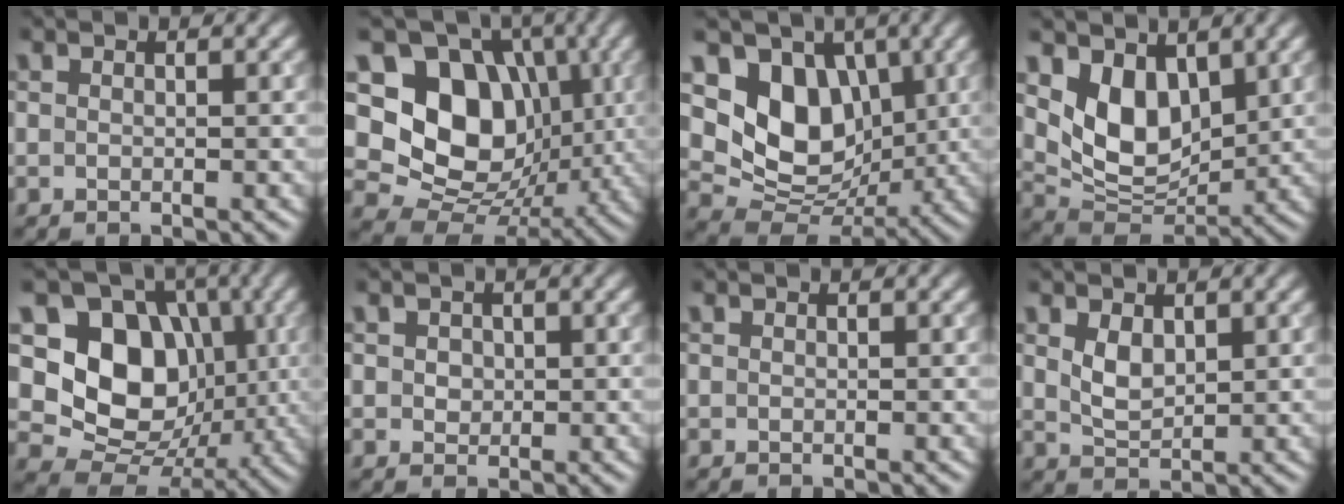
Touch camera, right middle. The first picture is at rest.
{"total": 11.8, "force": [2.0, 9.3, 7.0], "torque": [-0.108, -0.001, 0.019]}
{"total": 8.3, "force": [2.2, 6.3, 4.8], "torque": [-0.084, -0.021, 0.034]}
{"total": 6.3, "force": [2.5, 4.0, 4.1], "torque": [-0.078, -0.022, 0.049]}
{"total": 10.4, "force": [1.3, 8.3, 6.1], "torque": [-0.103, -0.014, 0.016]}
{"total": 1.2, "force": [0.2, 1.1, 0.5], "torque": [-0.008, 0.000, 0.004]}
{"total": 0.0}
{"total": 2.3, "force": [0.9, 1.4, 1.6], "torque": [-0.040, -0.004, 0.024]}